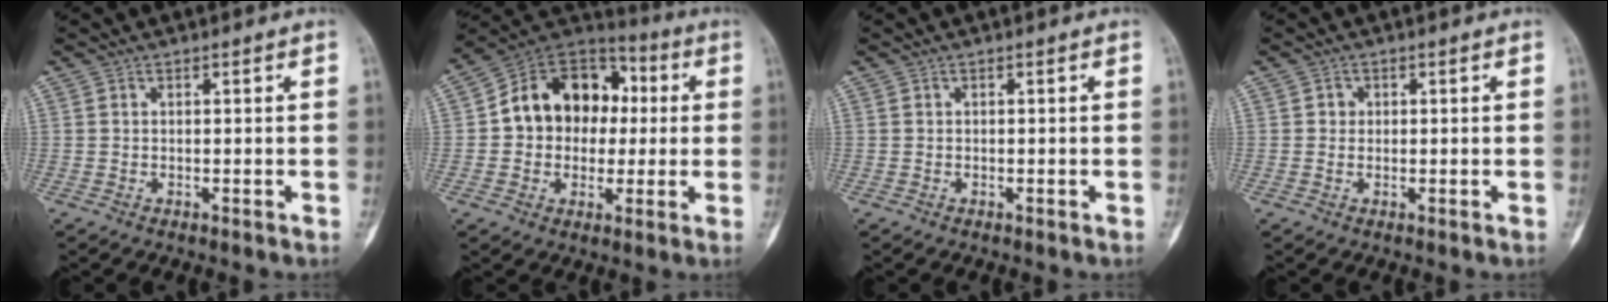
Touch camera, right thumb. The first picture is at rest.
{"total": 16.4, "force": [1.1, 13.1, 9.9], "torque": [-0.108, 0.035, 0.010]}
{"total": 0.0}
{"total": 1.2, "force": [0.1, 1.2, 0.3], "torque": [0.001, 0.003, 0.001]}